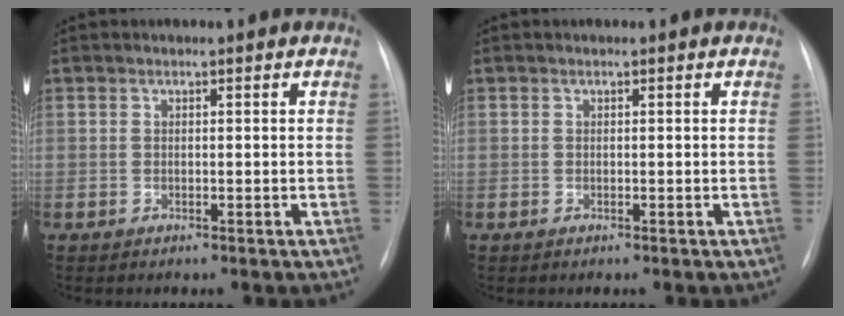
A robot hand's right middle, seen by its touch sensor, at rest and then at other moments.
{"total": 0.0}